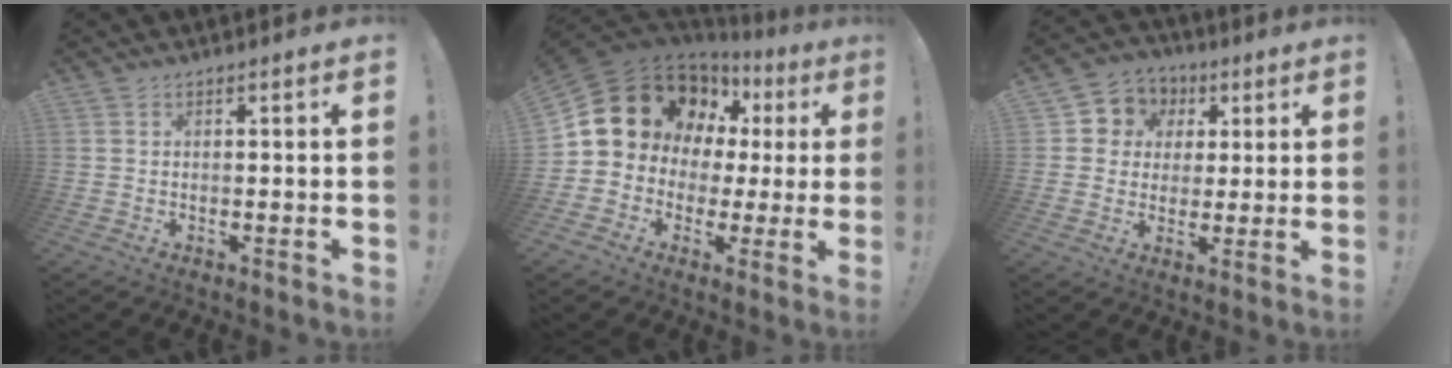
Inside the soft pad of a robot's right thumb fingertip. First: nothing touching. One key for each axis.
{"total": 14.7, "fx": 7.7, "fy": 11.2, "fz": 5.6, "tx": -0.084, "ty": -0.055, "tz": 0.168}
{"total": 7.7, "fx": 1.0, "fy": 7.4, "fz": 1.9, "tx": -0.020, "ty": -0.002, "tz": 0.024}